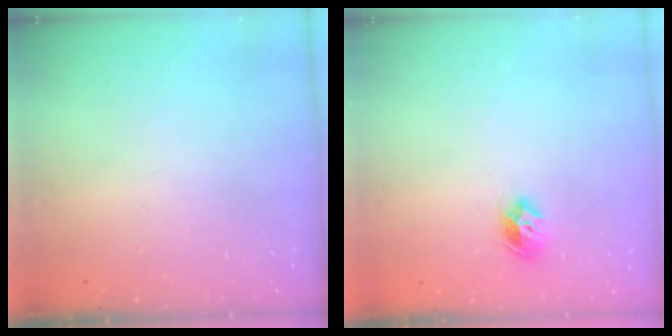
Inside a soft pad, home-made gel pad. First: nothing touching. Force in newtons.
{"total": 8.0, "press": 7.9, "slide": 0.5}